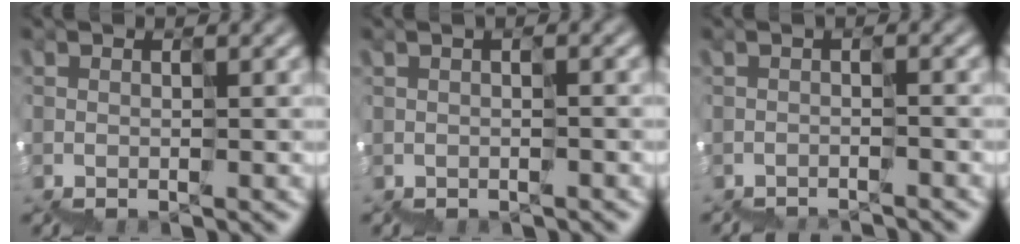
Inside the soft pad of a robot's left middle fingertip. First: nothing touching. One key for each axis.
{"total": 1.0, "fx": -0.9, "fy": 0.2, "fz": 0.2, "tx": 0.002, "ty": -0.001, "tz": -0.005}
{"total": 2.5, "fx": -2.5, "fy": -0.1, "fz": 0.1, "tx": 0.007, "ty": 0.002, "tz": -0.030}